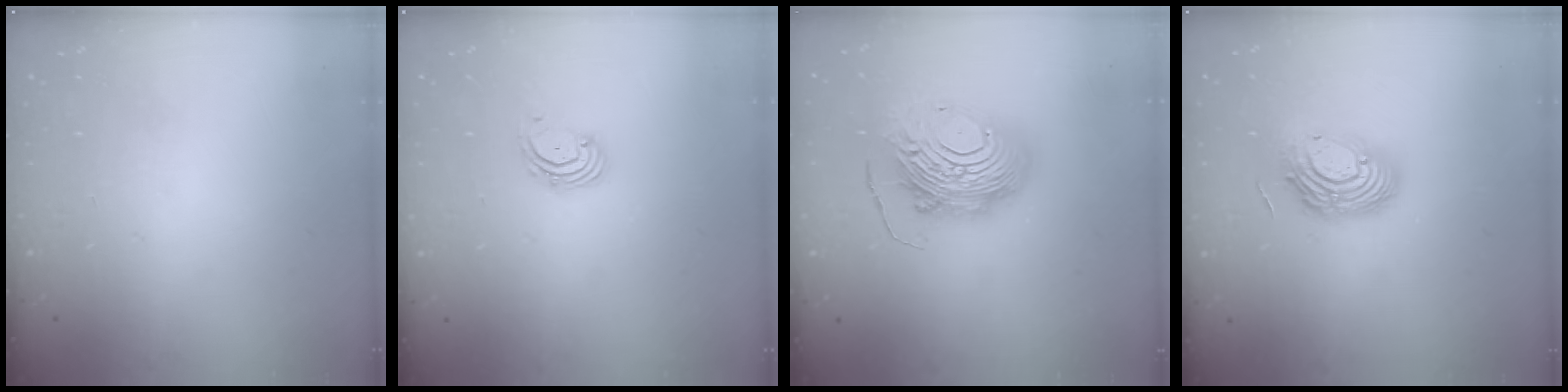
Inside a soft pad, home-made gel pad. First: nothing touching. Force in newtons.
{"total": 2.6, "press": 2.5, "slide": 0.6}
{"total": 17.9, "press": 17.9, "slide": 1.5}
{"total": 13.0, "press": 12.9, "slide": 1.0}